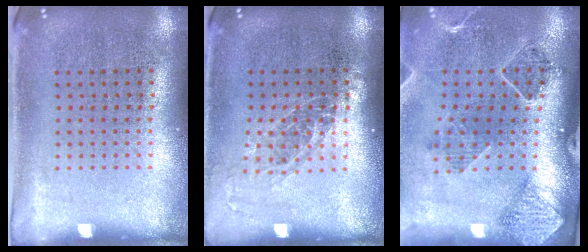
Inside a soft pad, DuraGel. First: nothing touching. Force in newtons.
{"total": 1.1, "press": 1.0, "slide": 0.6}
{"total": 1.5, "press": 1.5, "slide": 0.1}